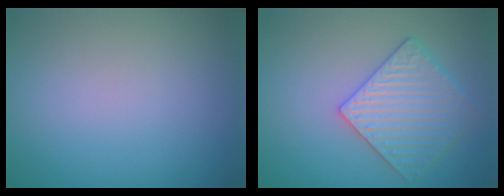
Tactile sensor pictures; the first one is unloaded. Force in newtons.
{"total": 4.0, "press": 3.8, "slide": 1.2}